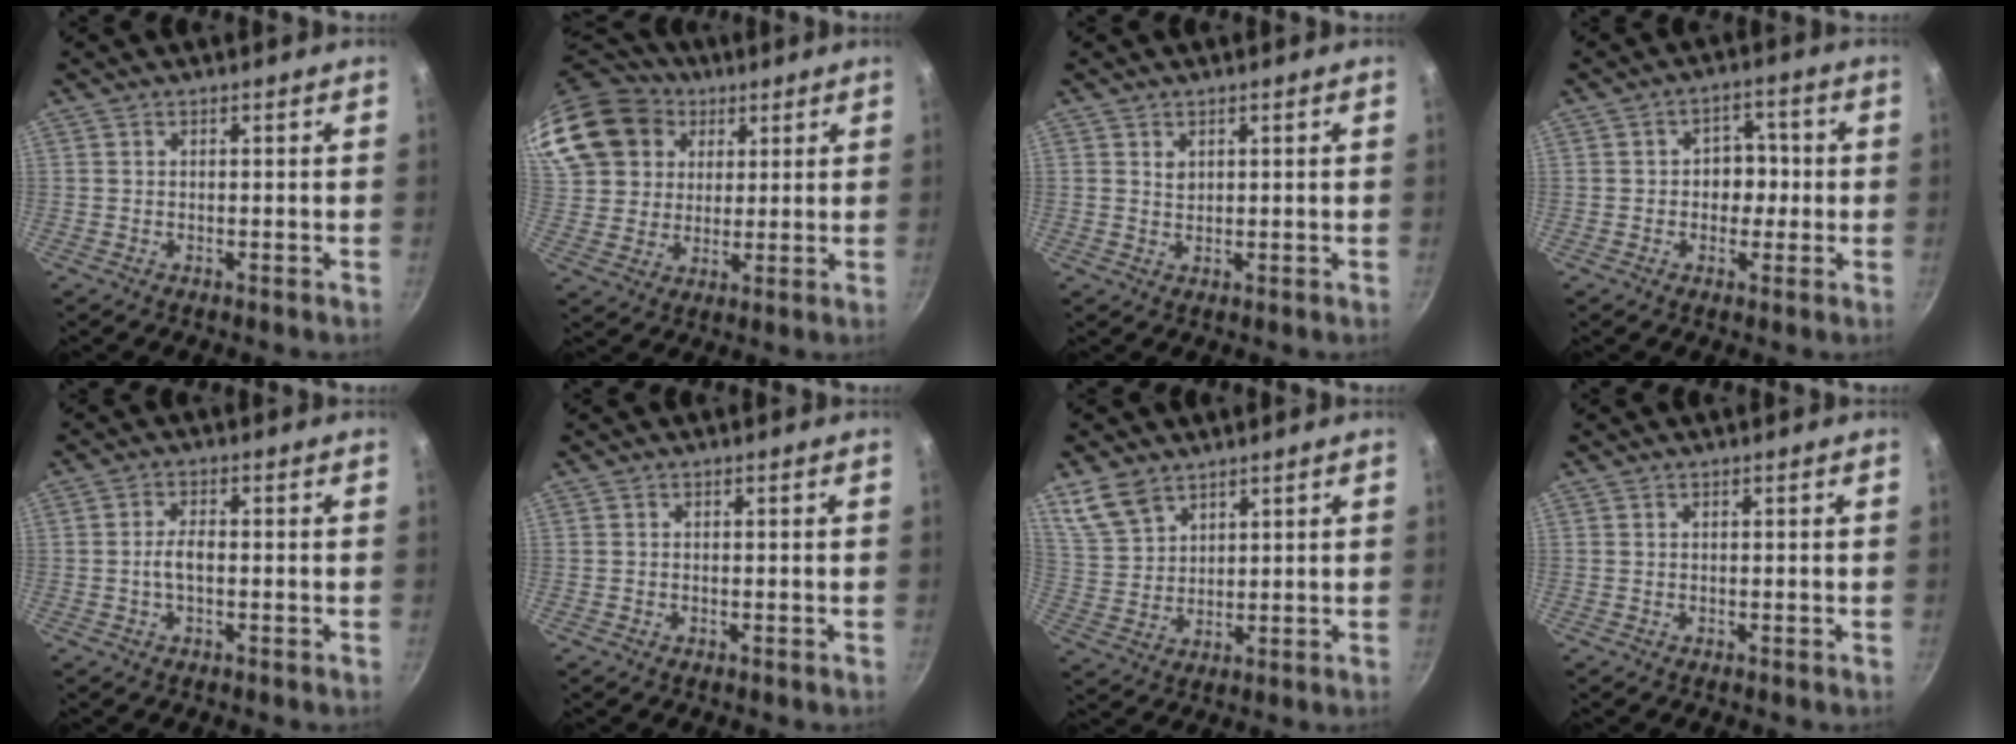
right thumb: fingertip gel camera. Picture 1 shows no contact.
{"total": 22.4, "force": [9.5, 17.8, 9.7], "torque": [-0.218, 0.029, 0.183]}
{"total": 1.5, "force": [0.7, 1.1, 0.7], "torque": [-0.007, -0.002, 0.013]}
{"total": 5.8, "force": [-0.3, 4.7, 3.3], "torque": [0.005, 0.012, -0.008]}
{"total": 3.3, "force": [-0.5, 1.6, 2.8], "torque": [-0.052, 0.014, -0.011]}
{"total": 0.0}
{"total": 7.5, "force": [5.3, 4.5, 3.0], "torque": [-0.045, -0.013, 0.116]}
{"total": 0.0}